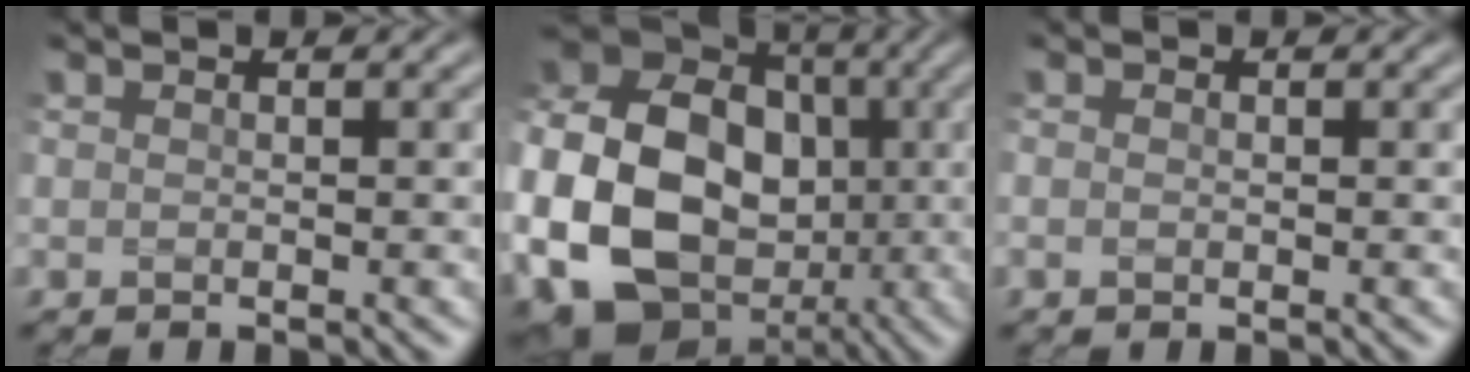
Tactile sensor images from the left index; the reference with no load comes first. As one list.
[{"total": 18.7, "force": [-4.0, 14.7, 10.8], "torque": [-0.223, -0.011, -0.094]}, {"total": 0.6, "force": [-0.1, 0.4, 0.3], "torque": [-0.007, 0.001, -0.004]}]